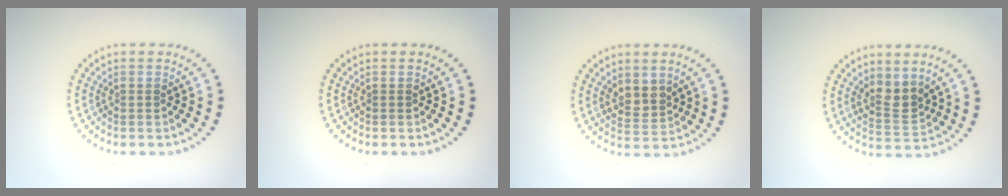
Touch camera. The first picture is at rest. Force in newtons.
{"total": 0.0}
{"total": 2.1, "press": 1.8, "slide": 1.1}
{"total": 2.4, "press": 2.0, "slide": 1.4}